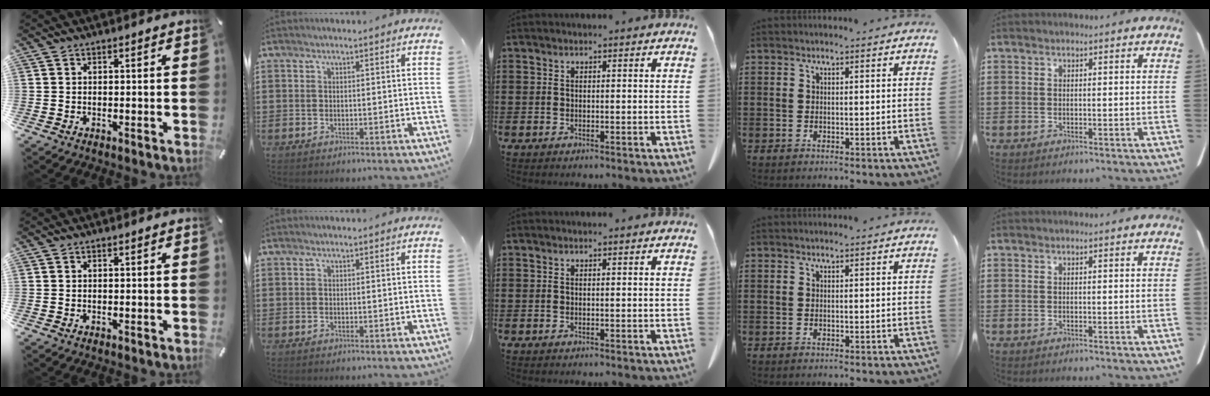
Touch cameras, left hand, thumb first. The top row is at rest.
{}